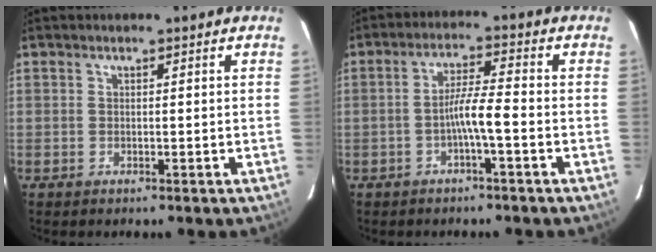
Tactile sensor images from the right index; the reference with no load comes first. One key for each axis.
{"total": 4.9, "fx": -1.7, "fy": -0.1, "fz": 4.6, "tx": -0.085, "ty": 0.010, "tz": -0.030}